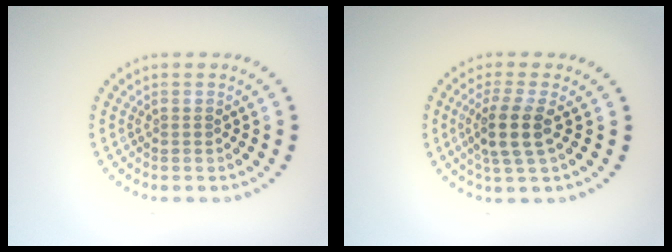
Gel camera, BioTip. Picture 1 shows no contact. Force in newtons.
{"total": 3.4, "press": 2.8, "slide": 1.9}